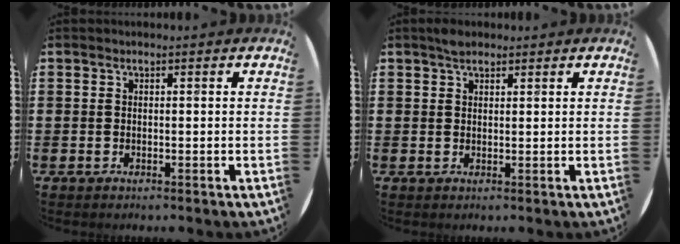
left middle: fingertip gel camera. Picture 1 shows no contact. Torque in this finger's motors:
{"motor_torque": [0.47, -0.40, 0.01, 0.05]}